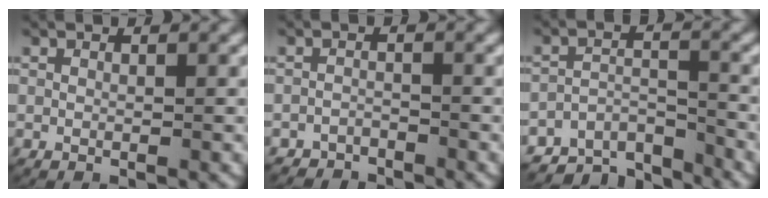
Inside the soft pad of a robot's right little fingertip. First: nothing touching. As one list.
[{"total": 2.3, "force": [-2.2, 0.6, -0.2], "torque": [0.008, -0.006, -0.042]}, {"total": 7.3, "force": [-5.8, 3.6, 2.8], "torque": [-0.033, -0.008, -0.104]}]